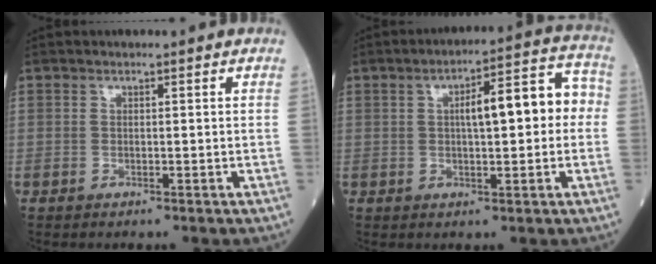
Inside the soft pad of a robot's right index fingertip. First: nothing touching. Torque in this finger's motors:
{"motor_torque": [1.34, -0.02, 0.25, 0.07]}